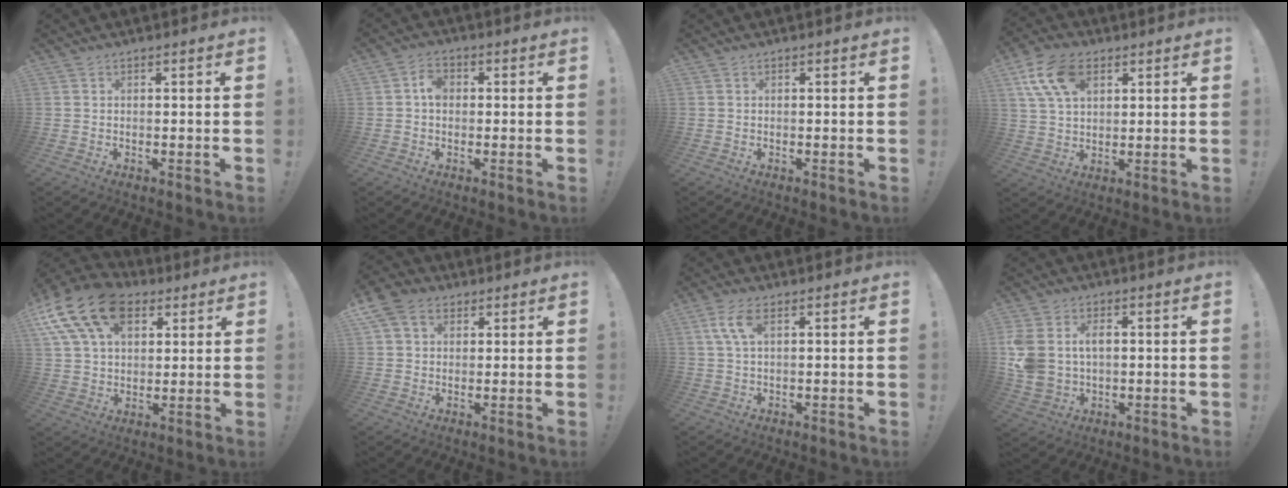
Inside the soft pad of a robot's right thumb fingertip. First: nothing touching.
{"total": 4.3, "force": [-0.1, 3.1, 2.9], "torque": [-0.040, 0.006, -0.004]}
{"total": 0.0}
{"total": 13.7, "force": [5.7, 8.5, 9.2], "torque": [-0.161, -0.011, 0.107]}
{"total": 18.7, "force": [9.0, 12.3, 10.8], "torque": [-0.193, -0.039, 0.167]}
{"total": 9.0, "force": [4.1, 6.7, 4.5], "torque": [-0.074, -0.007, 0.083]}
{"total": 6.2, "force": [2.1, 2.5, 5.3], "torque": [-0.096, 0.005, 0.038]}
{"total": 9.6, "force": [2.2, 7.4, 5.7], "torque": [-0.115, -0.006, 0.043]}